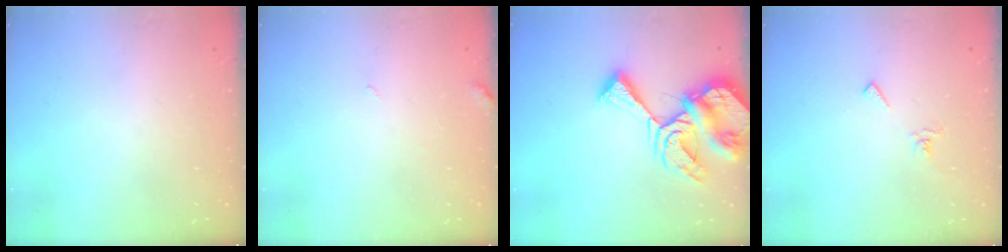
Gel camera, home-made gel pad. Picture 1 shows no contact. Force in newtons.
{"total": 3.6, "press": 3.6, "slide": 0.3}
{"total": 14.7, "press": 14.6, "slide": 1.6}
{"total": 6.1, "press": 6.1, "slide": 0.6}